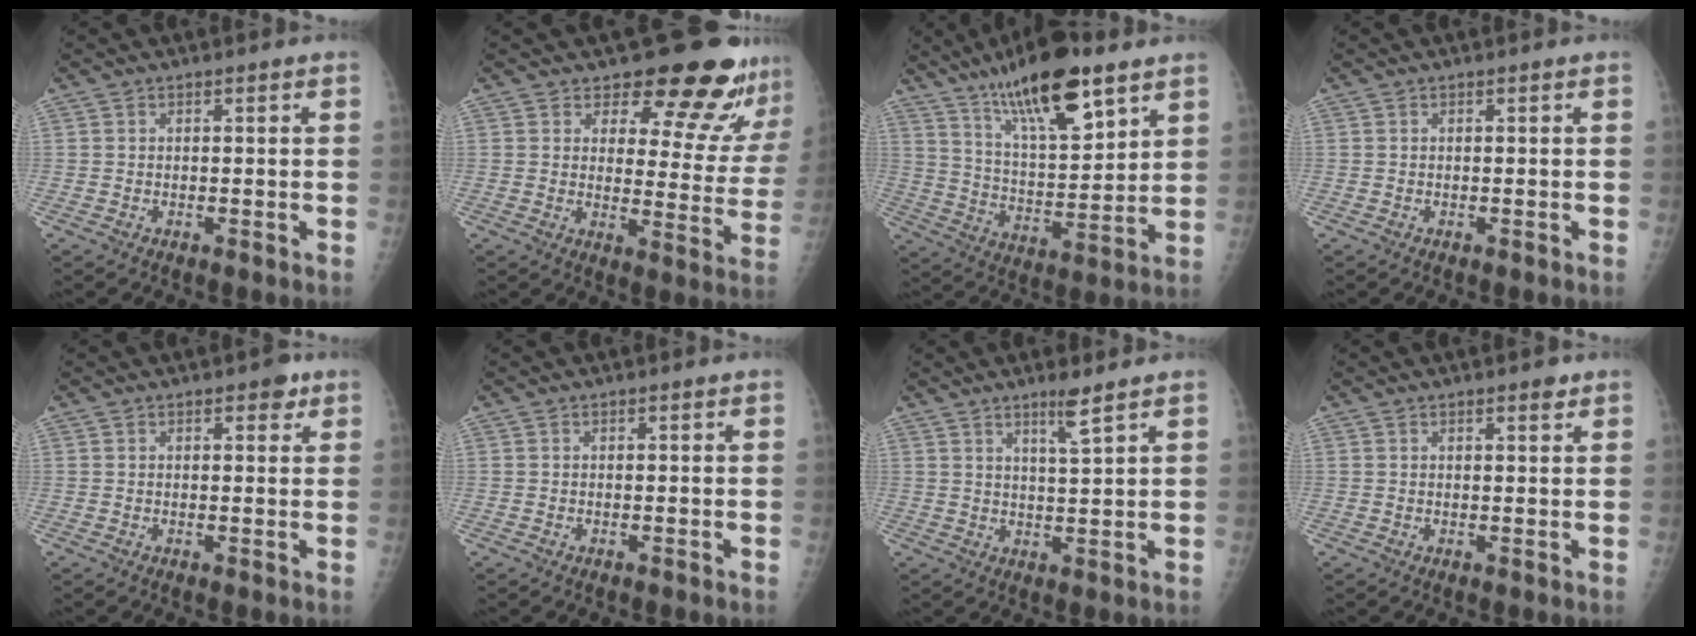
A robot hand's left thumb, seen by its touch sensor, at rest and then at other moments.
{"total": 15.3, "force": [13.5, 5.0, 5.3], "torque": [-0.011, -0.111, 0.154]}
{"total": 18.2, "force": [11.4, 5.2, 13.1], "torque": [-0.195, -0.054, 0.204]}
{"total": 0.0}
{"total": 2.6, "force": [1.5, 1.4, 1.6], "torque": [-0.003, -0.004, 0.016]}
{"total": 0.0}
{"total": 4.4, "force": [3.1, 0.0, 3.2], "torque": [-0.055, -0.026, 0.056]}
{"total": 1.7, "force": [1.2, 0.5, 1.1], "torque": [-0.008, -0.006, 0.016]}